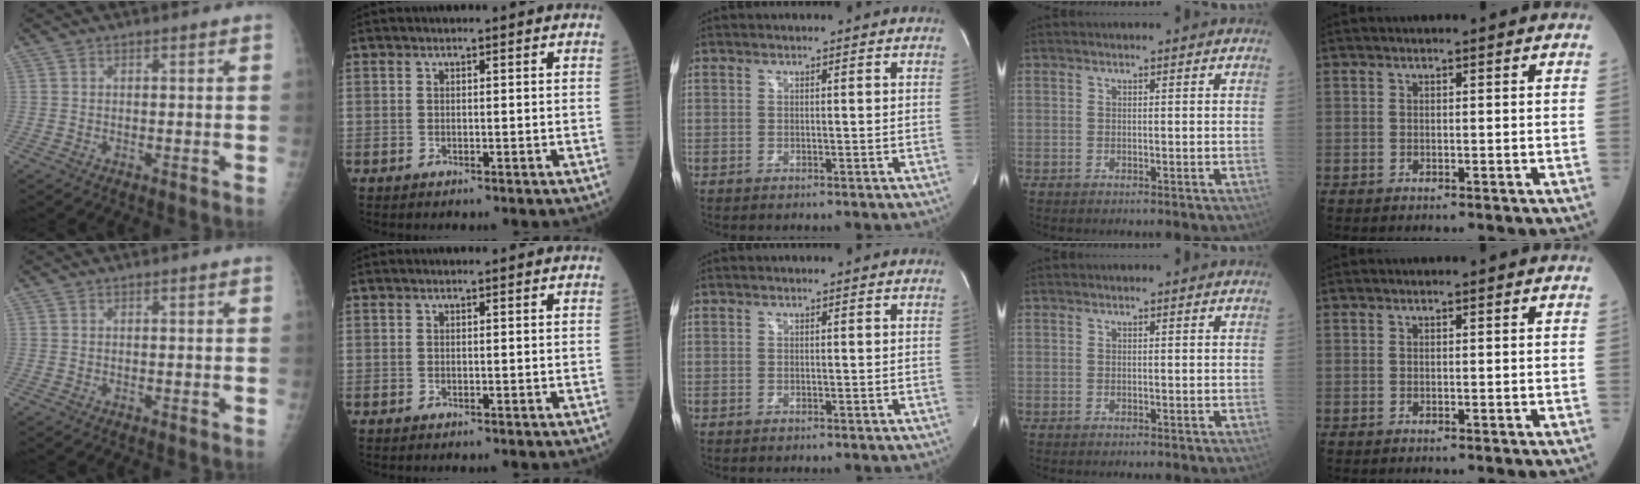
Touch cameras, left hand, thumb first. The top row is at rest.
{}